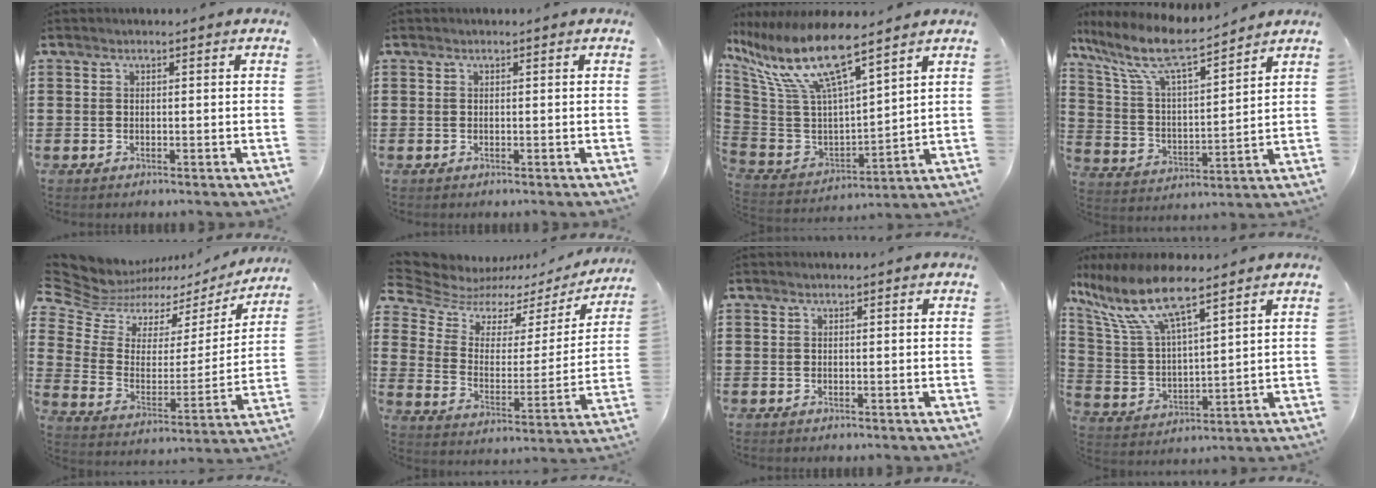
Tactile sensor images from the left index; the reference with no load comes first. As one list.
[{"total": 0.0}, {"total": 13.3, "force": [8.4, 3.1, 9.8], "torque": [-0.232, -0.052, 0.140]}, {"total": 9.9, "force": [7.8, 1.5, 5.8], "torque": [-0.146, -0.041, 0.132]}, {"total": 6.0, "force": [5.0, 3.2, 0.5], "torque": [-0.051, -0.036, 0.089]}, {"total": 5.9, "force": [4.8, 3.0, 1.6], "torque": [-0.065, -0.028, 0.082]}, {"total": 0.0}, {"total": 11.3, "force": [8.2, 2.7, 7.3], "torque": [-0.175, -0.029, 0.141]}]